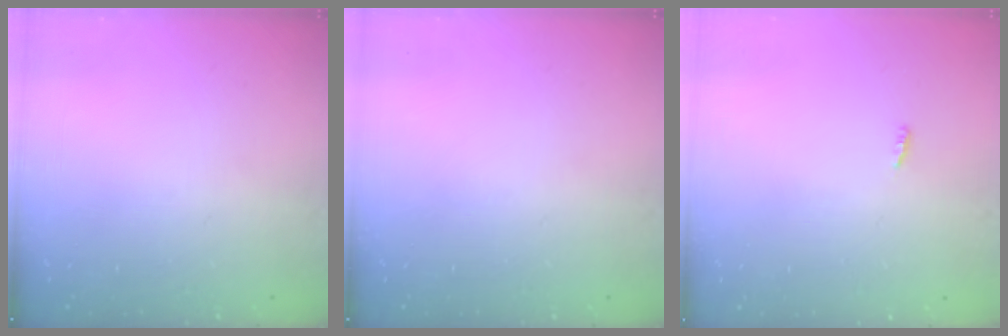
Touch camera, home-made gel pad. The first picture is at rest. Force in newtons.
{"total": 0.0}
{"total": 2.8, "press": 2.7, "slide": 0.8}